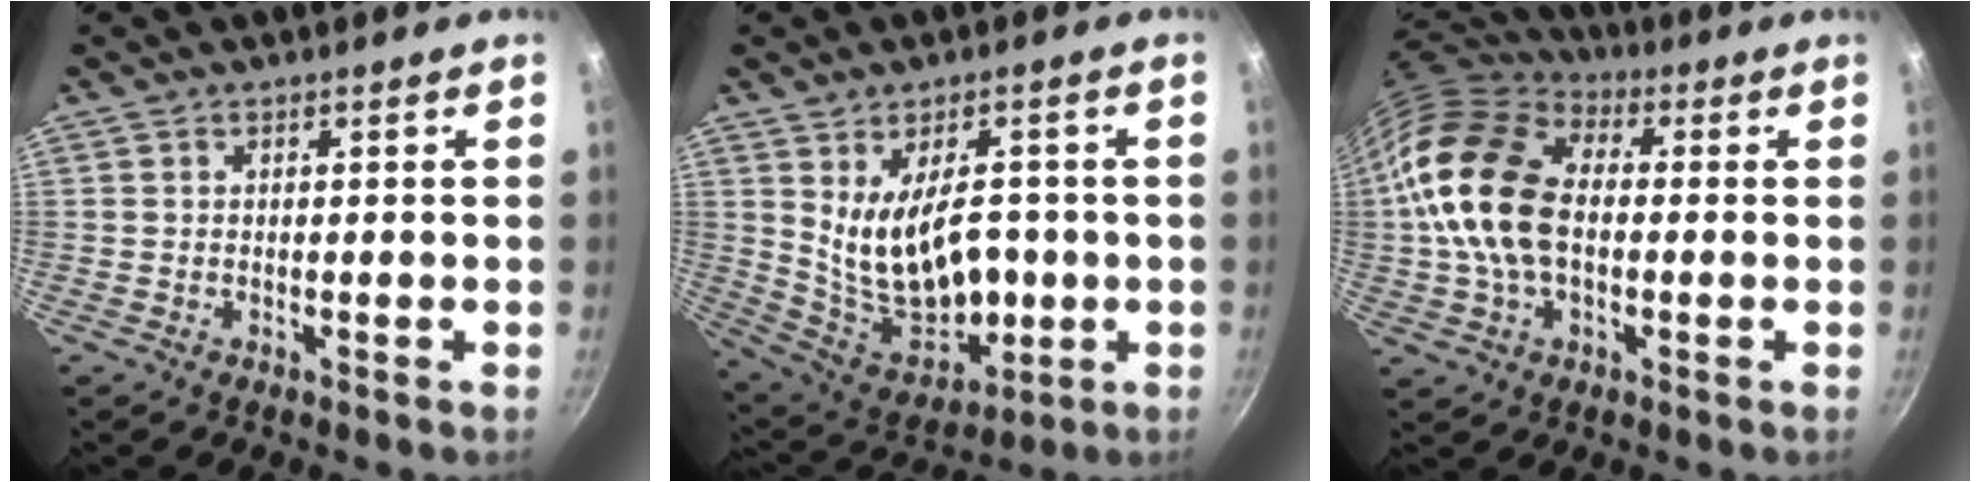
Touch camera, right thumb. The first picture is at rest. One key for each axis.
{"total": 16.4, "fx": 0.3, "fy": 10.1, "fz": 12.9, "tx": -0.169, "ty": -0.028, "tz": 0.036}
{"total": 19.2, "fx": 0.2, "fy": 12.6, "fz": 14.5, "tx": -0.268, "ty": 0.028, "tz": -0.007}